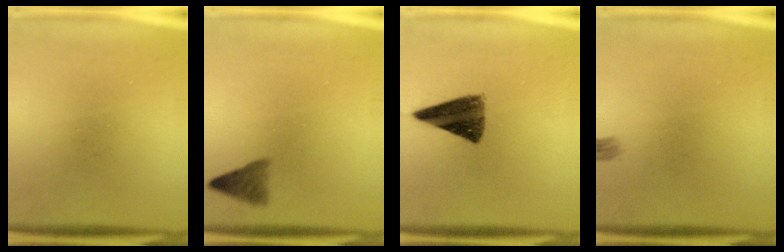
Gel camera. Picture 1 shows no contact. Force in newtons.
{"total": 2.6}
{"total": 9.5}
{"total": 1.0}